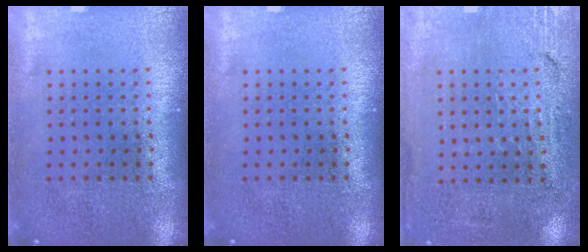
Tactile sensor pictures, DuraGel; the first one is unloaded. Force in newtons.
{"total": 0.0}
{"total": 3.2, "press": 2.9, "slide": 1.3}